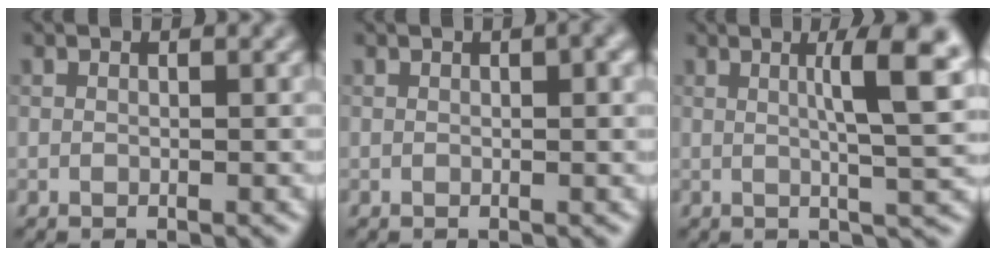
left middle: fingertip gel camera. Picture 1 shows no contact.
{"total": 1.6, "force": [0.5, 0.2, 1.5], "torque": [-0.020, 0.003, 0.007]}
{"total": 6.7, "force": [1.6, 1.2, 6.4], "torque": [-0.083, 0.007, 0.022]}